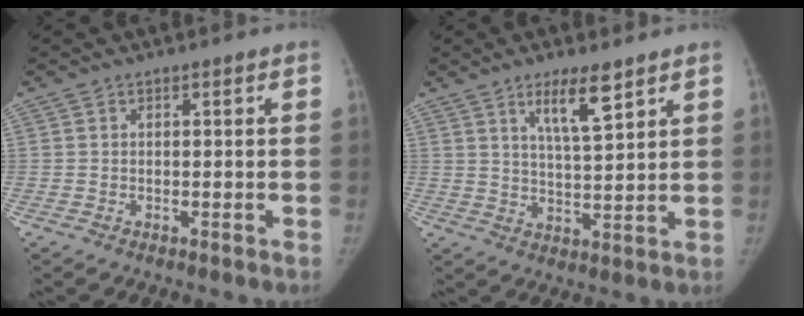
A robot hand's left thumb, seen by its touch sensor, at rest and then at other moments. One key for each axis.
{"total": 7.6, "fx": 4.8, "fy": 1.5, "fz": 5.7, "tx": -0.095, "ty": -0.033, "tz": 0.089}